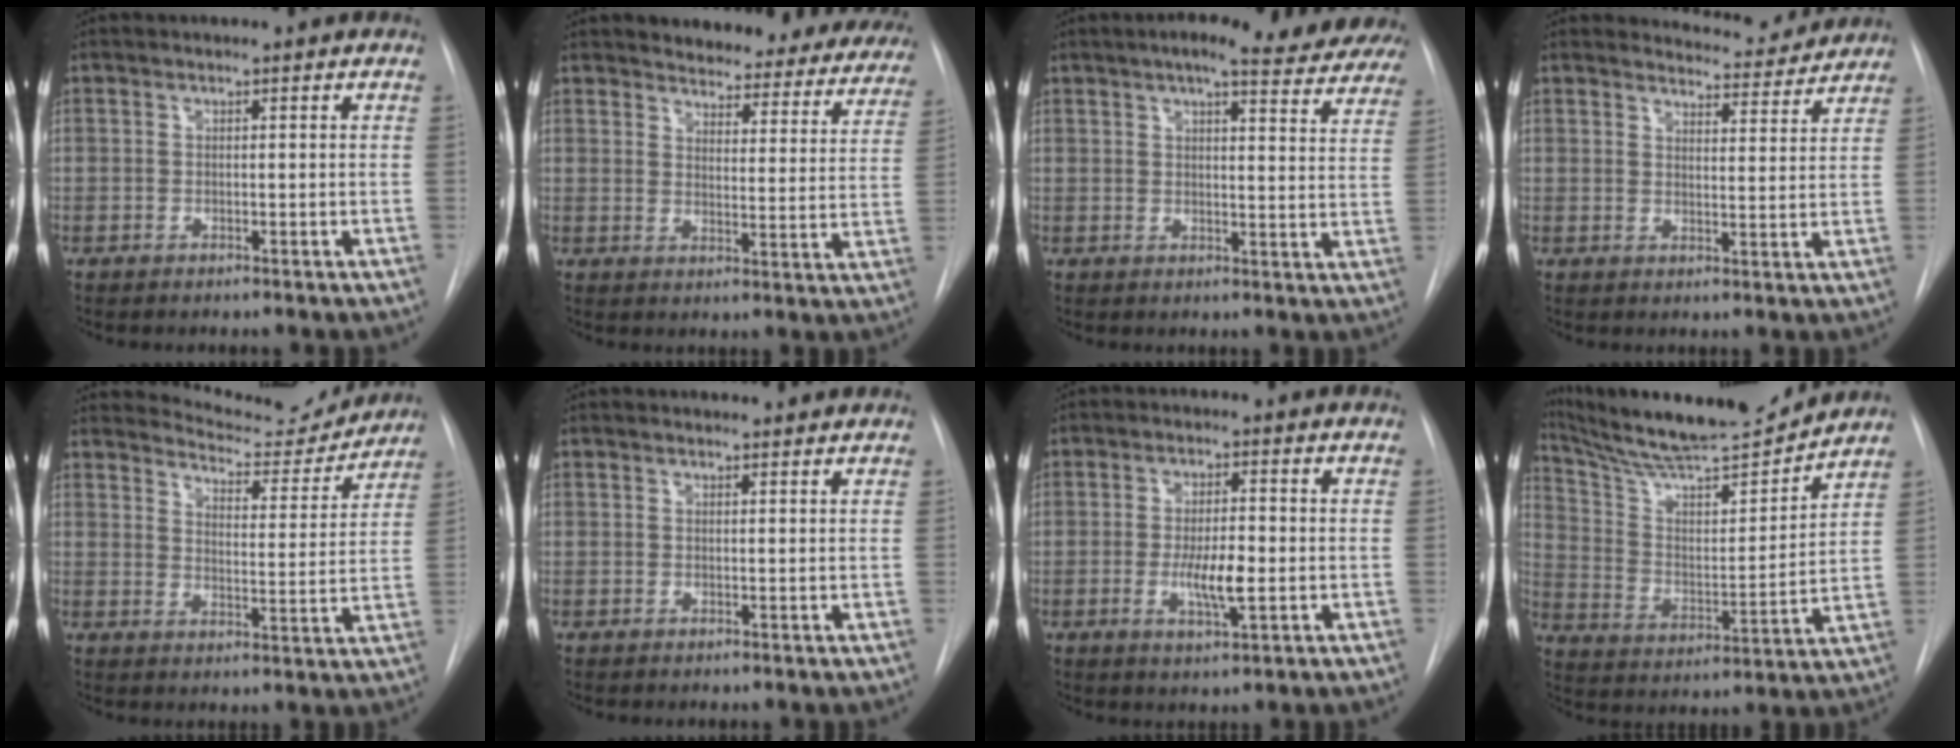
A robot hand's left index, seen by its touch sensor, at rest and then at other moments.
{"total": 20.3, "force": [18.8, 6.0, 4.9], "torque": [-0.045, -0.067, 0.204]}
{"total": 17.5, "force": [15.1, 3.3, 8.1], "torque": [-0.102, -0.008, 0.167]}
{"total": 5.8, "force": [5.7, 0.8, -0.7], "torque": [0.010, -0.017, 0.066]}
{"total": 10.9, "force": [10.8, 1.3, 0.3], "torque": [-0.002, -0.030, 0.140]}
{"total": 2.7, "force": [2.6, 0.6, 0.3], "torque": [-0.008, 0.007, 0.027]}
{"total": 5.6, "force": [-1.7, 1.2, 5.2], "torque": [-0.098, -0.014, -0.025]}
{"total": 18.0, "force": [16.9, 0.6, 6.2], "torque": [-0.116, -0.027, 0.274]}